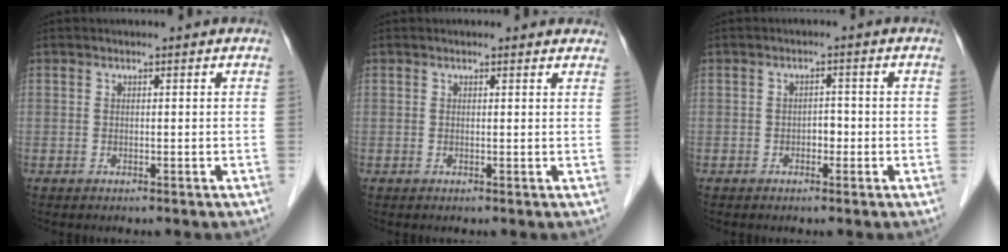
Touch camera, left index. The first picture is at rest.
{"total": 2.4, "force": [2.2, 0.7, 0.6], "torque": [-0.008, 0.004, 0.013]}
{"total": 1.7, "force": [-0.7, 1.1, 1.1], "torque": [-0.012, 0.005, -0.012]}